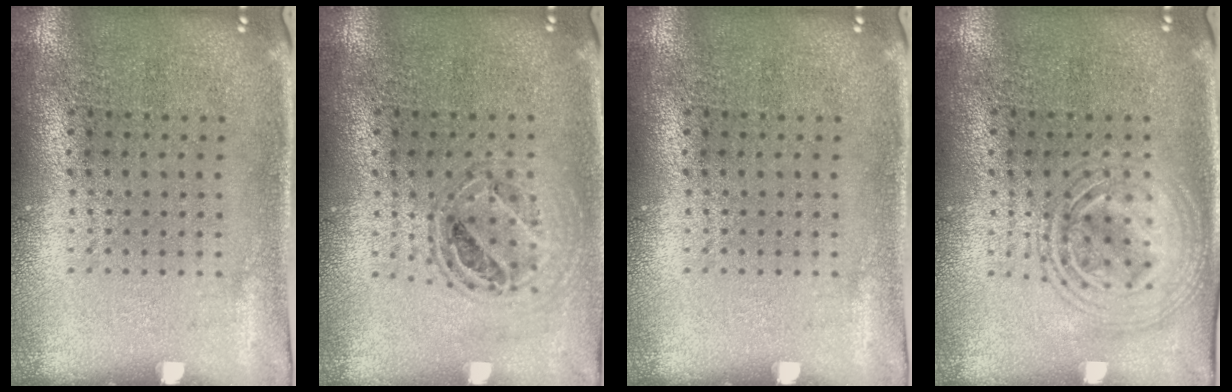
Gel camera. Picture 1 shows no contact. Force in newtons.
{"total": 0.8, "press": 0.7, "slide": 0.2}
{"total": 0.0}
{"total": 2.6, "press": 2.6, "slide": 0.3}